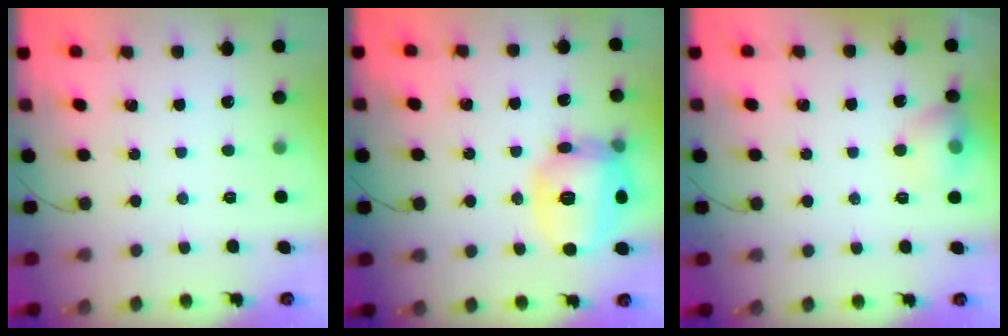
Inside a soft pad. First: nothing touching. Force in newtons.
{"total": 17.7, "press": 17.6, "slide": 1.4}
{"total": 8.1, "press": 8.0, "slide": 1.5}